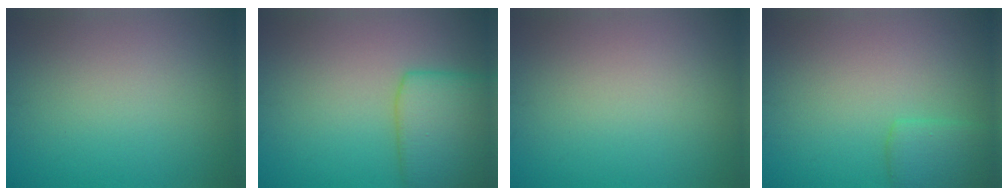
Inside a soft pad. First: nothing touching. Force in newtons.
{"total": 6.1, "press": 6.1, "slide": 0.4}
{"total": 0.0}
{"total": 2.5, "press": 2.5, "slide": 0.2}